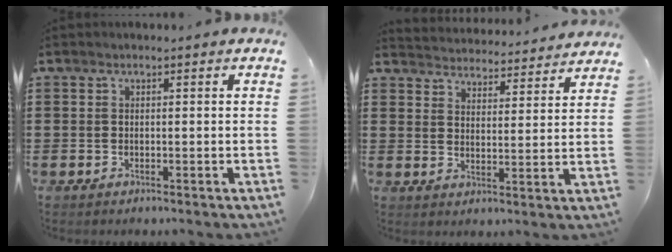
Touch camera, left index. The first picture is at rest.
{"total": 4.1, "force": [4.1, -0.2, -0.5], "torque": [-0.008, -0.028, 0.071]}